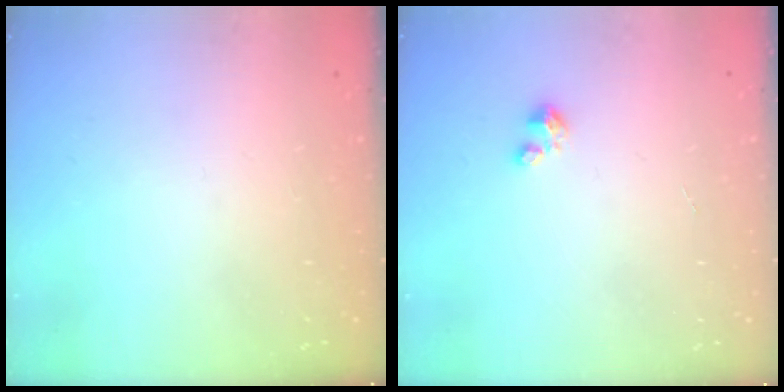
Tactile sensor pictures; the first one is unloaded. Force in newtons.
{"total": 1.5, "press": 1.5, "slide": 0.1}